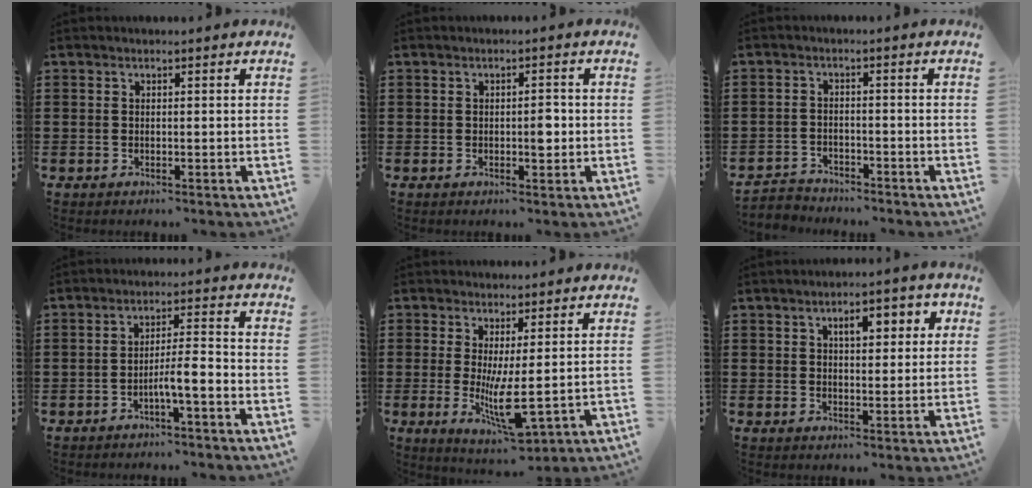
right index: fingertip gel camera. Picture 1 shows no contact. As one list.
[{"total": 2.5, "force": [-0.2, 1.0, 2.3], "torque": [-0.035, -0.003, -0.006]}, {"total": 2.7, "force": [-2.6, 0.6, -0.3], "torque": [-0.004, 0.001, -0.059]}, {"total": 4.7, "force": [-2.5, 0.2, 4.0], "torque": [-0.070, -0.001, -0.045]}, {"total": 7.7, "force": [-1.5, 1.6, 7.4], "torque": [-0.152, -0.026, -0.024]}, {"total": 4.5, "force": [1.5, 2.2, 3.6], "torque": [-0.054, 0.003, 0.017]}]